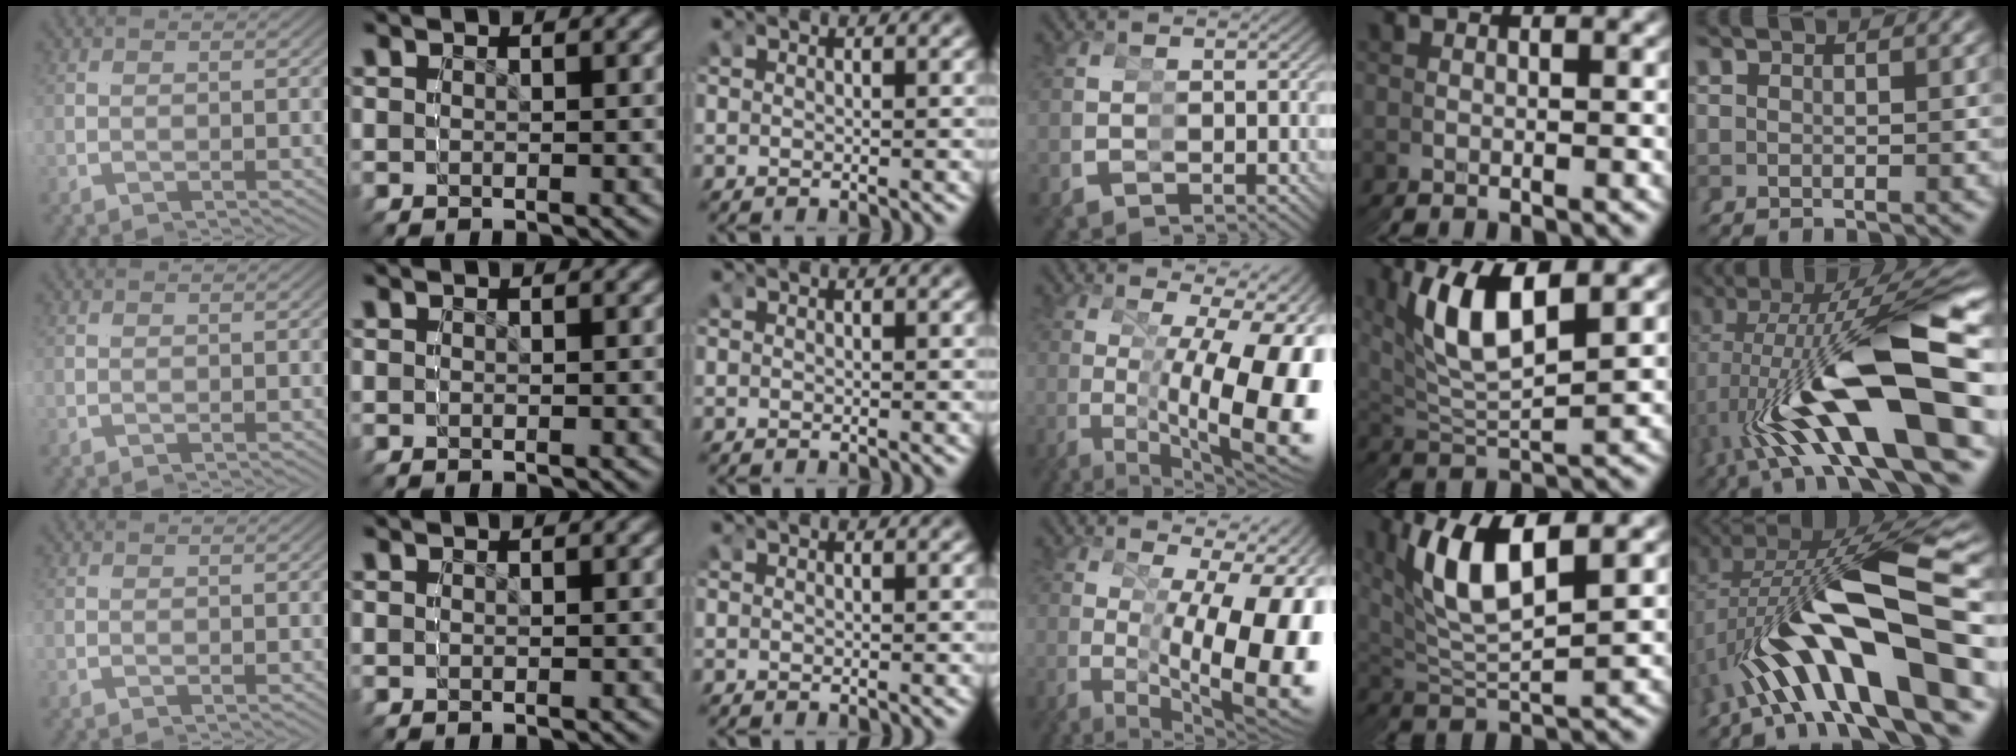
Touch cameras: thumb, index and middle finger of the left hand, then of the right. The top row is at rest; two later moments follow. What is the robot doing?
{"motion": "grasp_and_lifting", "object": "cubes"}